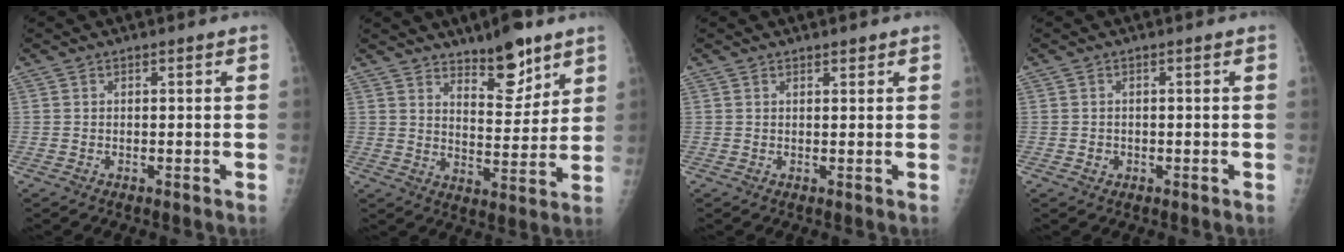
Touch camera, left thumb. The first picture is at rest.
{"total": 10.2, "force": [7.3, 3.8, 6.1], "torque": [-0.066, -0.057, 0.119]}
{"total": 1.0, "force": [0.8, 0.4, 0.4], "torque": [-0.003, -0.005, 0.012]}
{"total": 1.3, "force": [-0.3, 1.2, 0.4], "torque": [-0.002, 0.004, -0.003]}